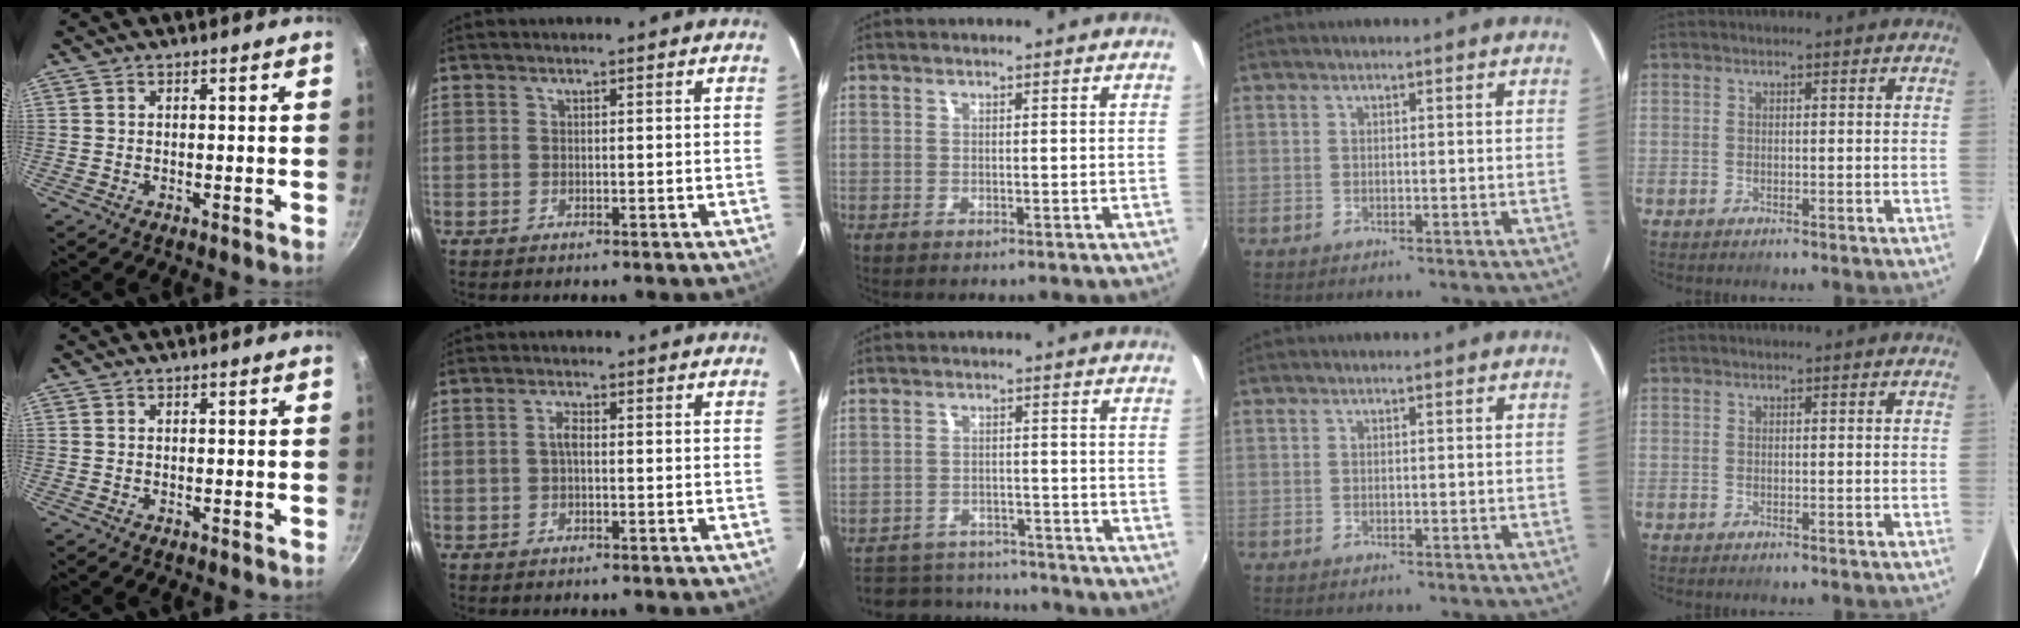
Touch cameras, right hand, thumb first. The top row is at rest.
{"index": {"total": 1.7, "force": [-0.1, 0.7, 1.5], "torque": [-0.031, 0.007, -0.004]}, "middle": {"total": 11.9, "force": [-10.7, 4.2, 2.9], "torque": [-0.076, 0.010, -0.153]}}